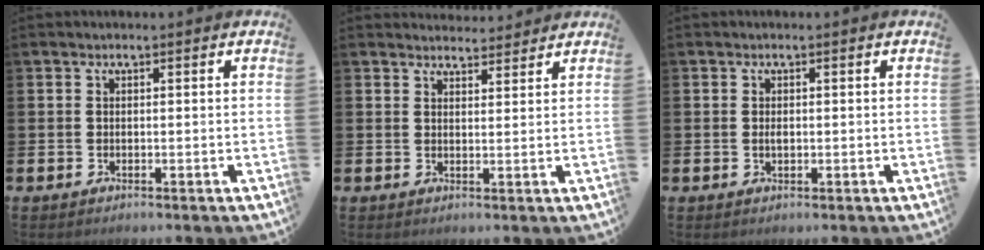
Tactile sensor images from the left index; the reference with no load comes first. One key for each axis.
{"total": 3.2, "fx": 3.1, "fy": 0.6, "fz": -0.2, "tx": 0.005, "ty": -0.018, "tz": 0.056}
{"total": 0.8, "fx": 0.0, "fy": 0.4, "fz": 0.7, "tx": -0.013, "ty": 0.002, "tz": -0.002}